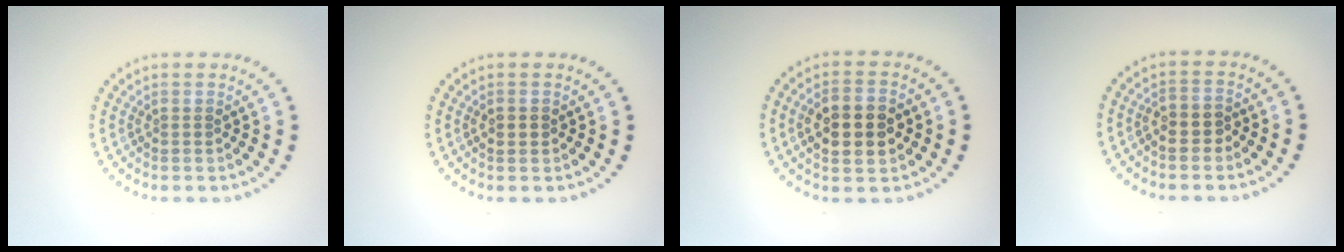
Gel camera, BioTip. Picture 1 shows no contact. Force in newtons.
{"total": 1.4, "press": 1.4, "slide": 0.2}
{"total": 5.1, "press": 5.1, "slide": 0.5}
{"total": 1.5, "press": 1.3, "slide": 0.6}